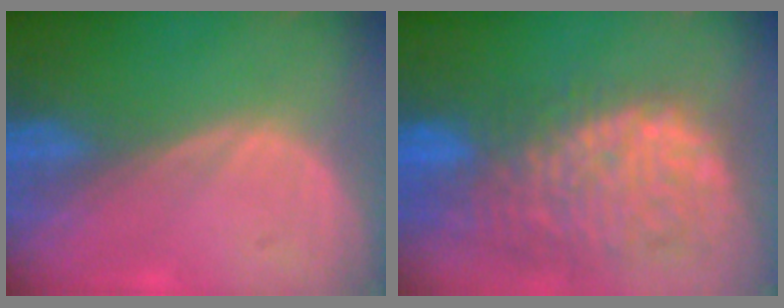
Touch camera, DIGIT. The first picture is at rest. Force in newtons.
{"total": 13.8, "press": 11.6, "slide": 7.5}